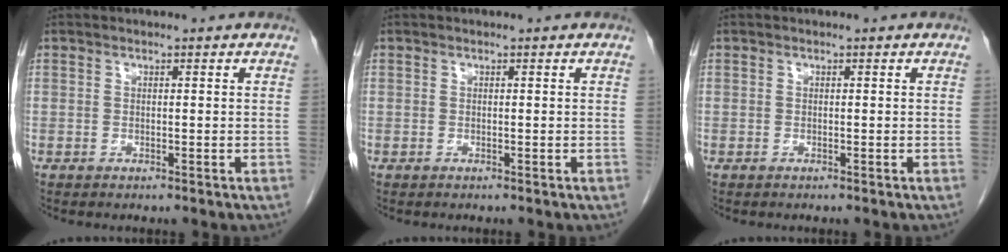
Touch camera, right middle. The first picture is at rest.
{"total": 0.0}
{"total": 0.0}